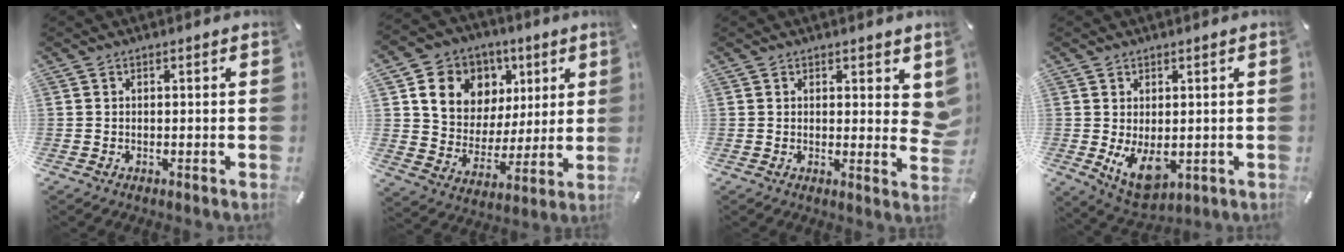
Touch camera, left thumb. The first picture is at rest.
{"total": 13.3, "force": [5.6, 11.4, 4.1], "torque": [-0.073, -0.026, 0.110]}
{"total": 4.0, "force": [2.1, 2.3, 2.5], "torque": [-0.019, -0.015, 0.034]}
{"total": 8.3, "force": [-0.5, 5.5, 6.2], "torque": [-0.112, -0.010, -0.006]}